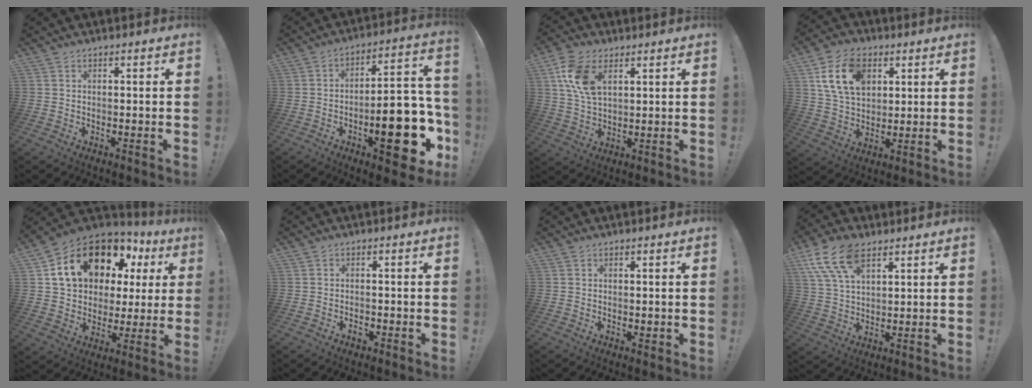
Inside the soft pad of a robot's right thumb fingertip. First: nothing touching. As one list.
[{"total": 21.4, "force": [-8.4, 7.7, 18.2], "torque": [-0.222, 0.045, -0.121]}, {"total": 11.3, "force": [5.0, 6.4, 7.8], "torque": [-0.165, -0.006, 0.093]}, {"total": 15.1, "force": [5.9, 10.2, 9.4], "torque": [-0.177, -0.006, 0.116]}, {"total": 19.3, "force": [10.1, 12.2, 11.0], "torque": [-0.184, -0.045, 0.198]}, {"total": 1.5, "force": [-1.3, 0.5, 0.7], "torque": [-0.017, 0.006, -0.021]}, {"total": 0.7, "force": [0.3, 0.4, 0.5], "torque": [-0.009, 0.000, 0.006]}, {"total": 13.0, "force": [7.1, 6.9, 8.4], "torque": [-0.169, -0.012, 0.137]}]